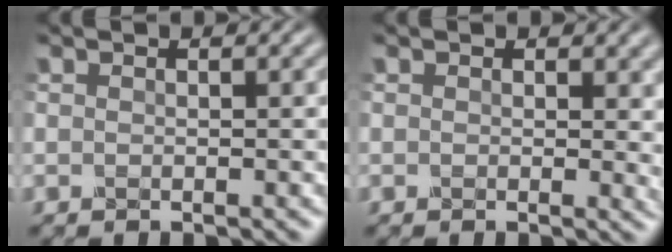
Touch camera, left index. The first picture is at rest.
{"total": 3.1, "force": [0.2, 2.0, 2.4], "torque": [-0.020, 0.002, -0.001]}